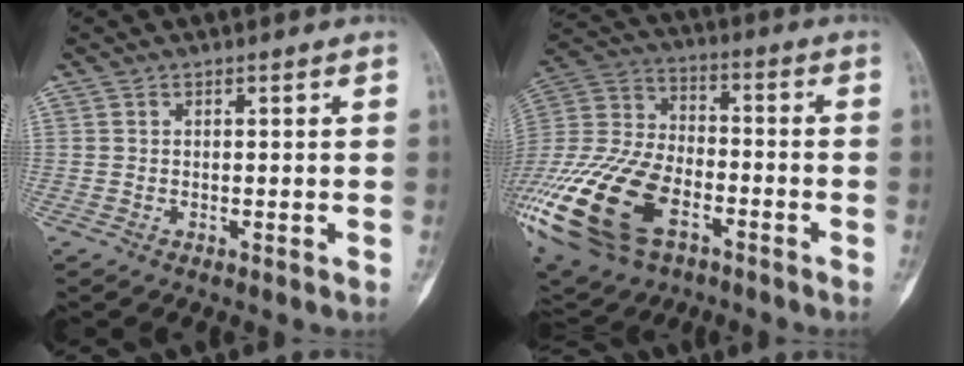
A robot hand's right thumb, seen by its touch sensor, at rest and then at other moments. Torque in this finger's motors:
{"motor_torque": [2.37, 2.64, 1.45, -1.32, 0.75]}